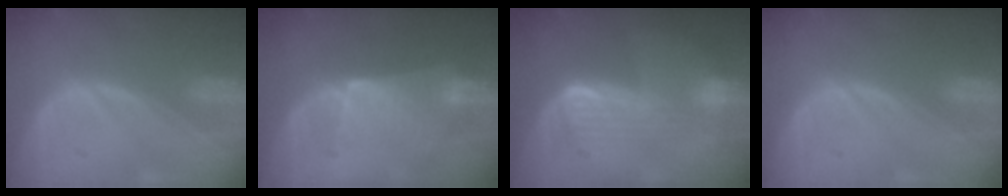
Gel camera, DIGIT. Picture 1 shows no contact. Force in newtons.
{"total": 6.4, "press": 5.8, "slide": 2.9}
{"total": 6.6, "press": 6.3, "slide": 1.9}
{"total": 0.0}